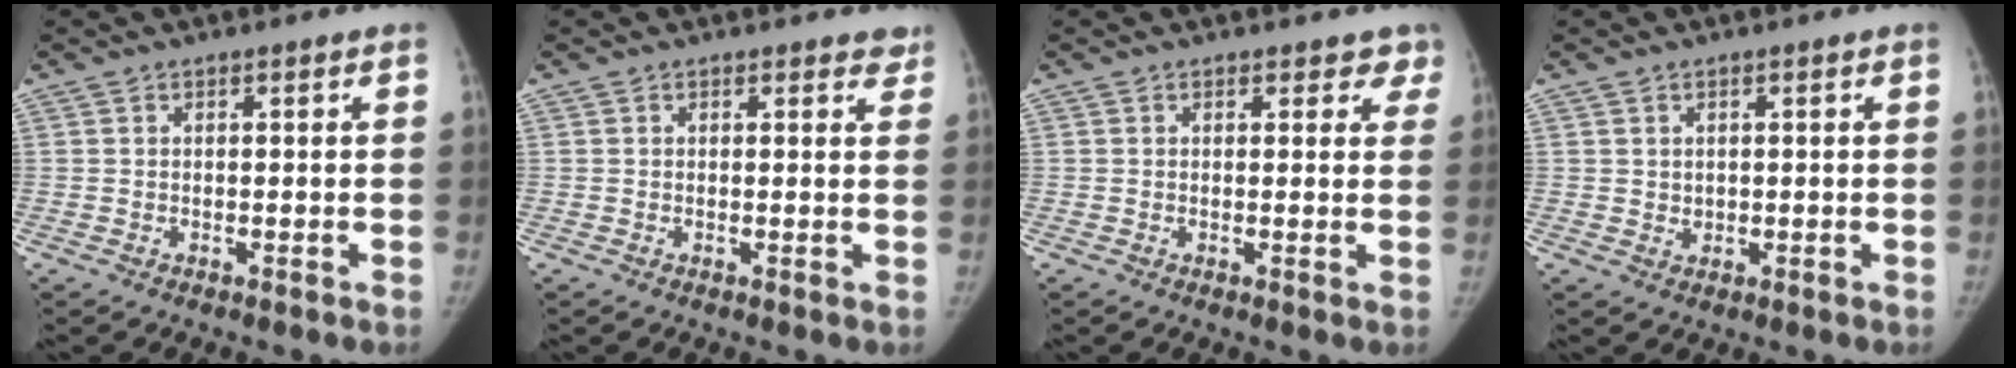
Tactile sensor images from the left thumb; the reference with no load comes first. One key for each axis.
{"total": 2.4, "fx": 2.0, "fy": 1.2, "fz": 0.6, "tx": 0.020, "ty": -0.008, "tz": 0.009}
{"total": 3.7, "fx": 2.9, "fy": 2.0, "fz": 0.9, "tx": 0.033, "ty": -0.011, "tz": 0.019}
{"total": 1.2, "fx": 0.4, "fy": 1.1, "fz": 0.3, "tx": 0.003, "ty": -0.002, "tz": 0.008}